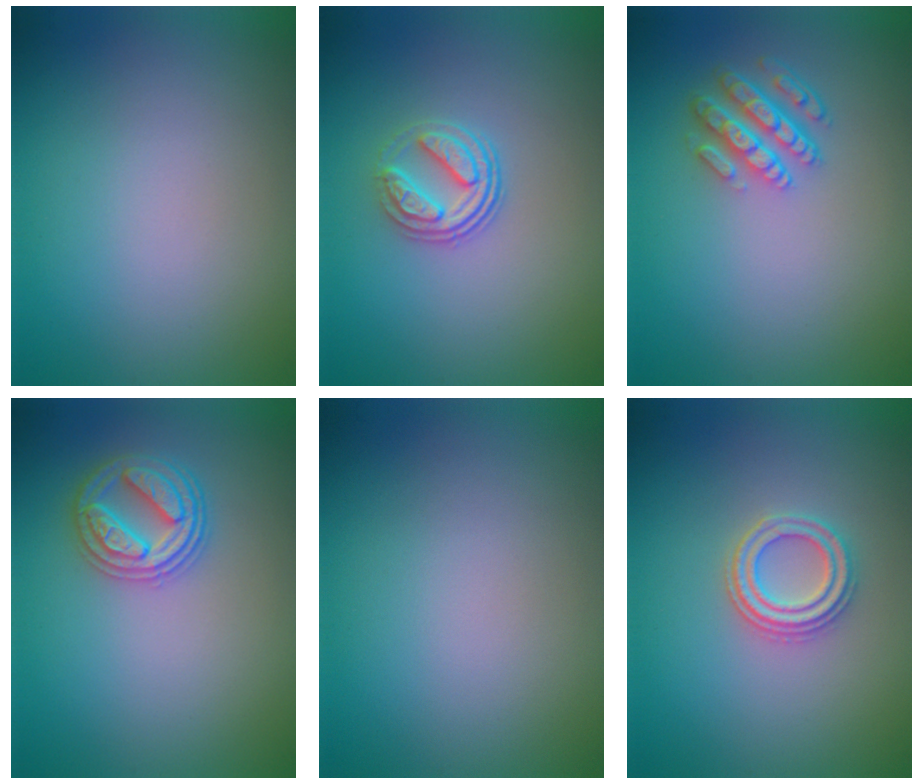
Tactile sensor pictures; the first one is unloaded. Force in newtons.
{"total": 3.1, "press": 2.6, "slide": 1.7}
{"total": 4.3, "press": 3.4, "slide": 2.7}
{"total": 3.6, "press": 3.5, "slide": 0.9}
{"total": 0.0}
{"total": 2.7, "press": 2.6, "slide": 1.0}